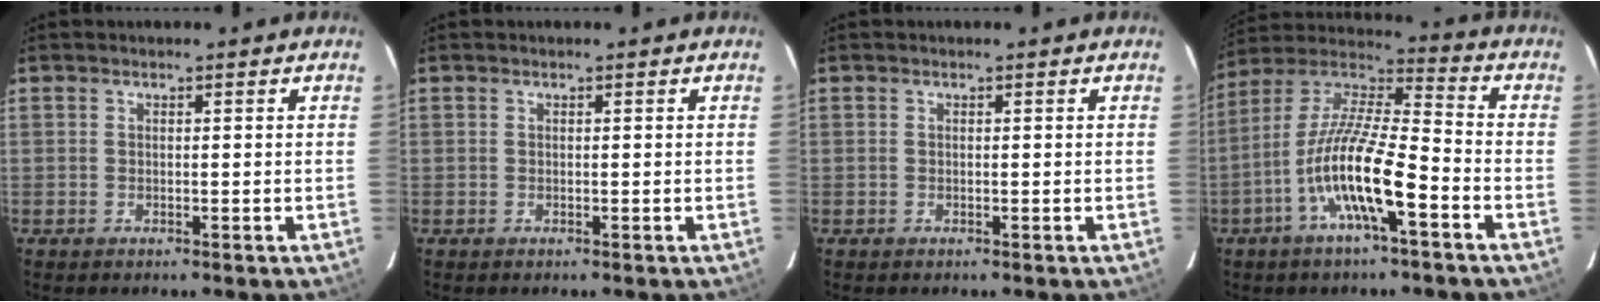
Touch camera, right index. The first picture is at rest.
{"total": 0.0}
{"total": 0.0}
{"total": 15.2, "force": [-6.4, 2.7, 13.5], "torque": [-0.260, -0.005, -0.129]}